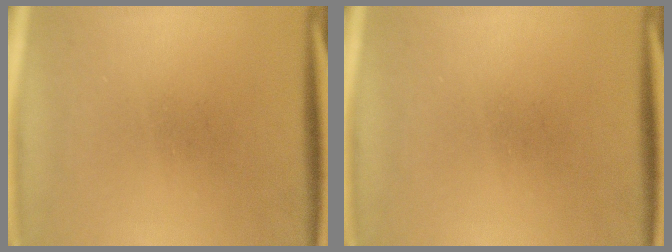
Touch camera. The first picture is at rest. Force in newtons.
{"total": 0.0}